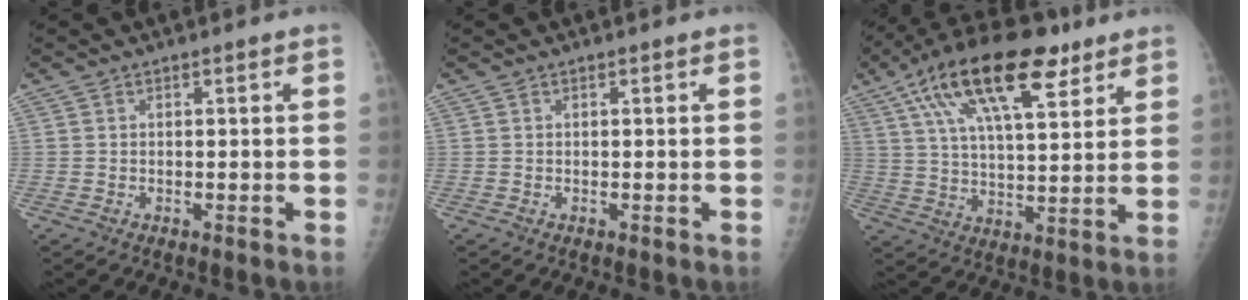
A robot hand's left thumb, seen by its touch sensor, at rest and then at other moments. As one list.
[{"total": 0.0}, {"total": 20.3, "force": [10.6, 8.1, 15.3], "torque": [-0.251, -0.009, 0.180]}]